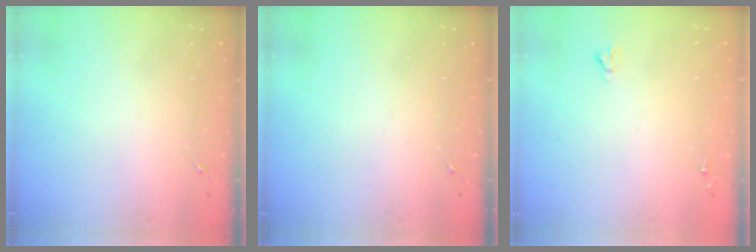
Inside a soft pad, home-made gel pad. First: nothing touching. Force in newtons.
{"total": 0.0}
{"total": 1.8, "press": 1.8, "slide": 0.1}